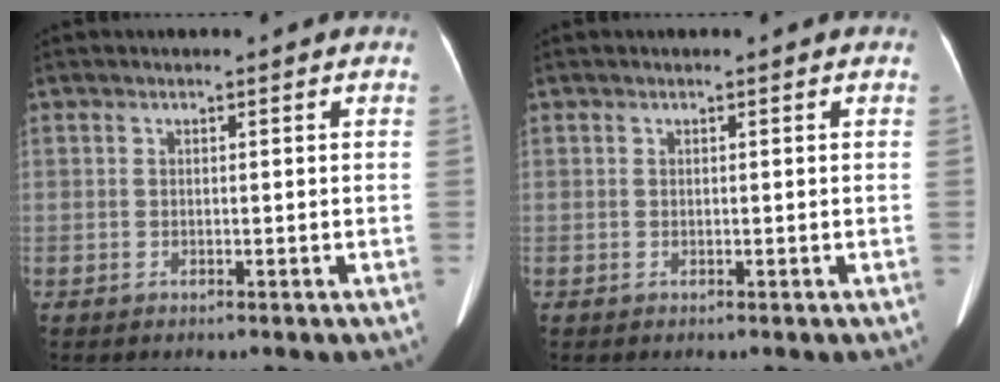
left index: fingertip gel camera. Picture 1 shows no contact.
{"total": 0.0}